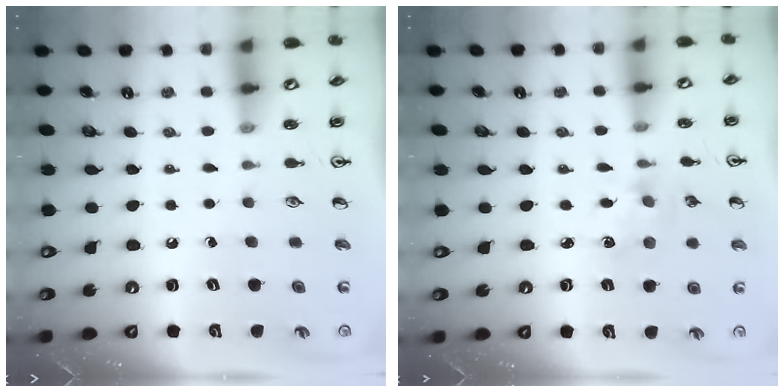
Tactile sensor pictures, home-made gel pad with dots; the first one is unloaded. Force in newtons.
{"total": 2.7, "press": 2.6, "slide": 0.3}